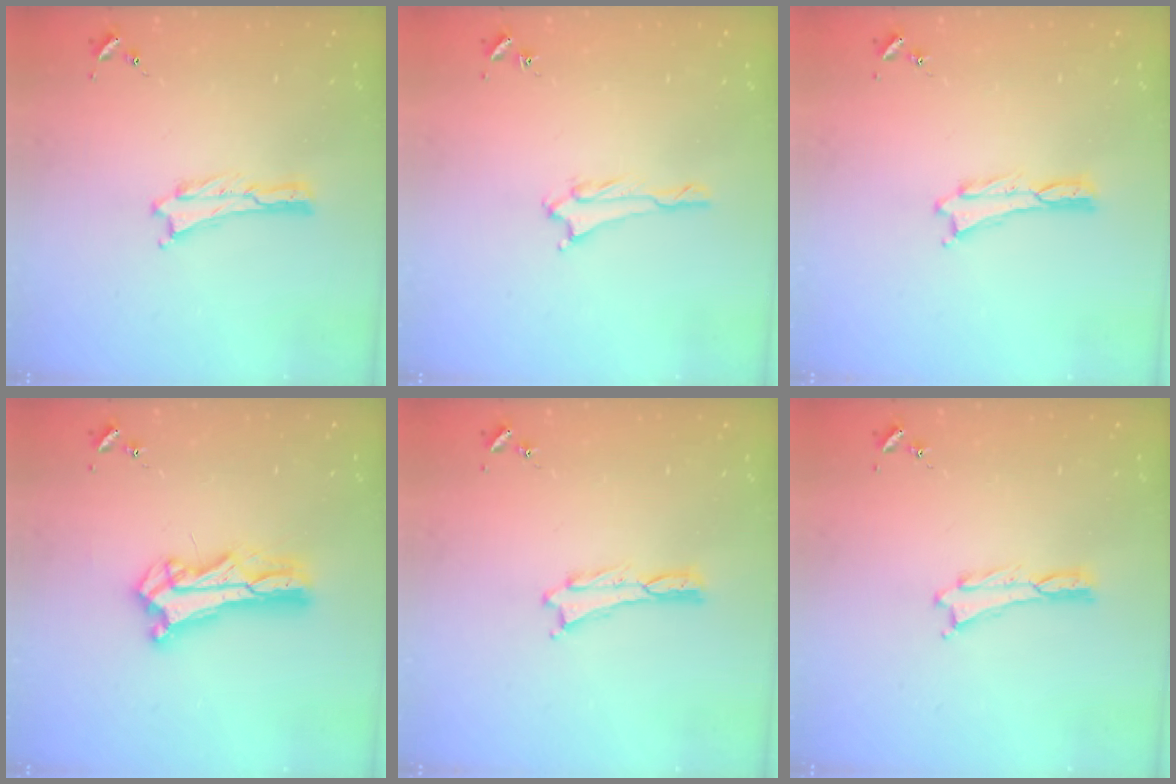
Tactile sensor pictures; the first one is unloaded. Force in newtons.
{"total": 1.6, "press": 1.6, "slide": 0.1}
{"total": 0.0}
{"total": 8.1, "press": 8.0, "slide": 0.6}
{"total": 0.0}
{"total": 0.0}